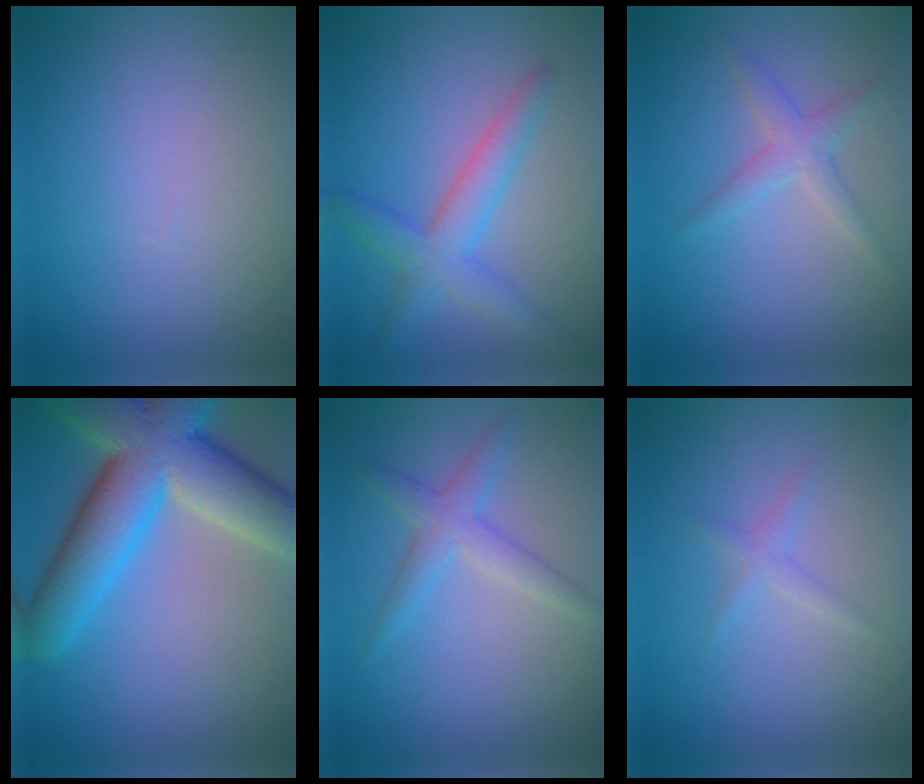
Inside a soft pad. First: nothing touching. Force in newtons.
{"total": 3.9, "press": 3.9, "slide": 0.1}
{"total": 2.1, "press": 2.1, "slide": 0.0}
{"total": 11.4, "press": 11.4, "slide": 1.0}
{"total": 2.5, "press": 2.5, "slide": 0.2}
{"total": 1.1, "press": 1.1, "slide": 0.0}